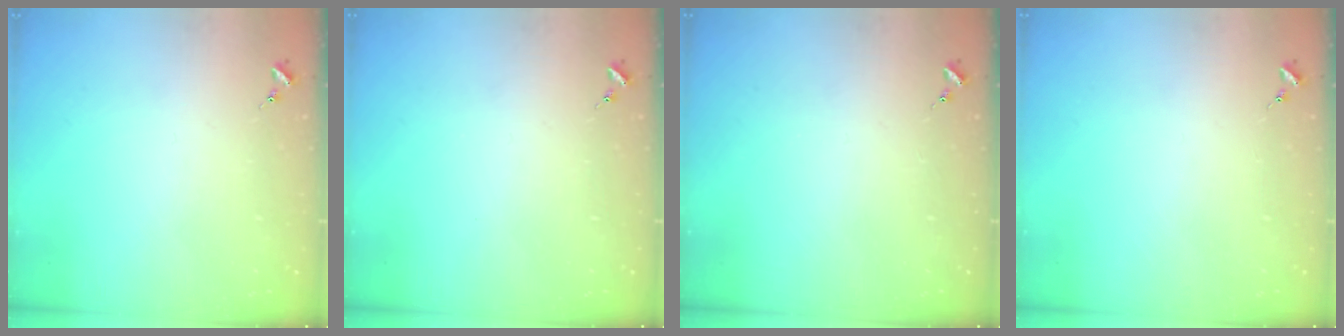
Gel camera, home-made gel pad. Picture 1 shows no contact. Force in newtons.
{"total": 0.0}
{"total": 0.0}
{"total": 0.0}